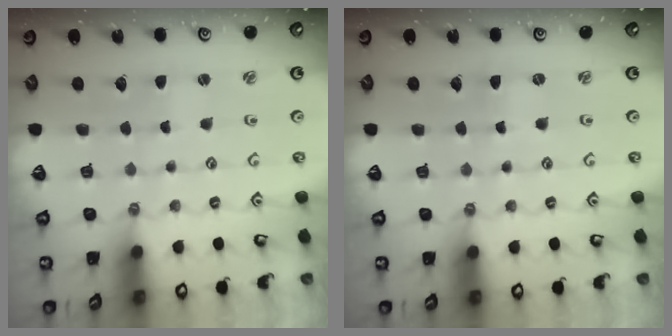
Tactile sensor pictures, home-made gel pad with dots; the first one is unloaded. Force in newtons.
{"total": 0.0}